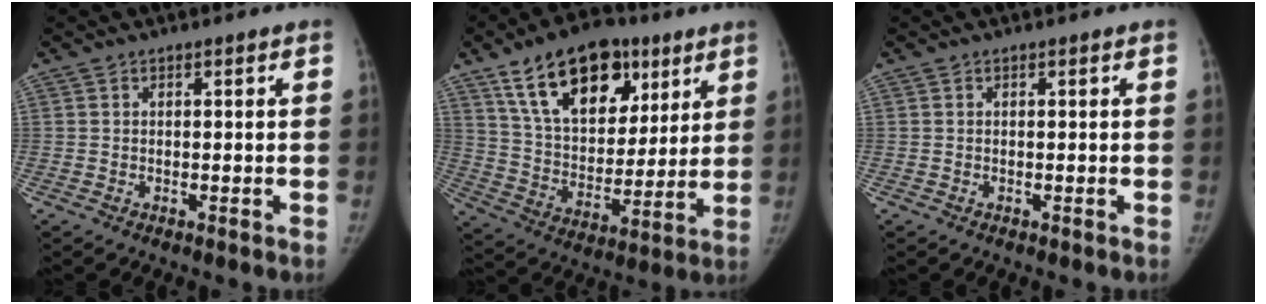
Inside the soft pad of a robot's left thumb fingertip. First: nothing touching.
{"total": 22.1, "force": [12.0, 13.0, 13.3], "torque": [-0.176, -0.028, 0.205]}
{"total": 0.0}